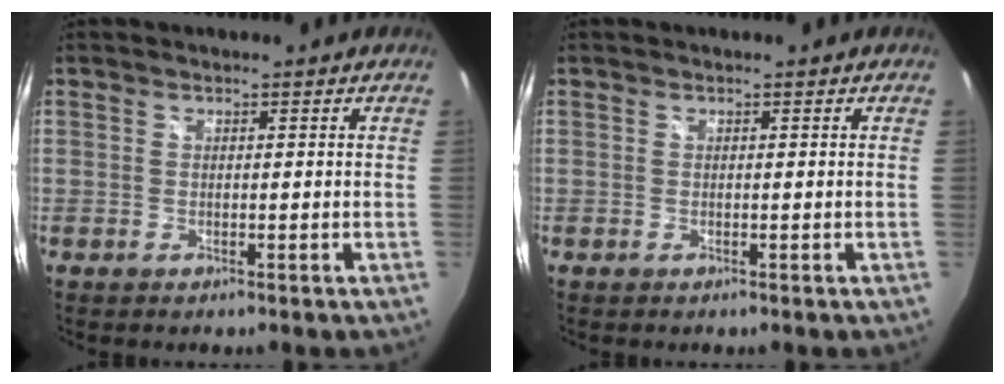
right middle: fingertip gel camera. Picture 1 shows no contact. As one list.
[{"total": 0.0}]